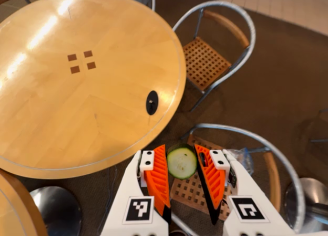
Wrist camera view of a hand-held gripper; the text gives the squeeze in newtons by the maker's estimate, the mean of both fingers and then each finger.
{"total": 8.6, "left": 8.4, "right": 8.7}